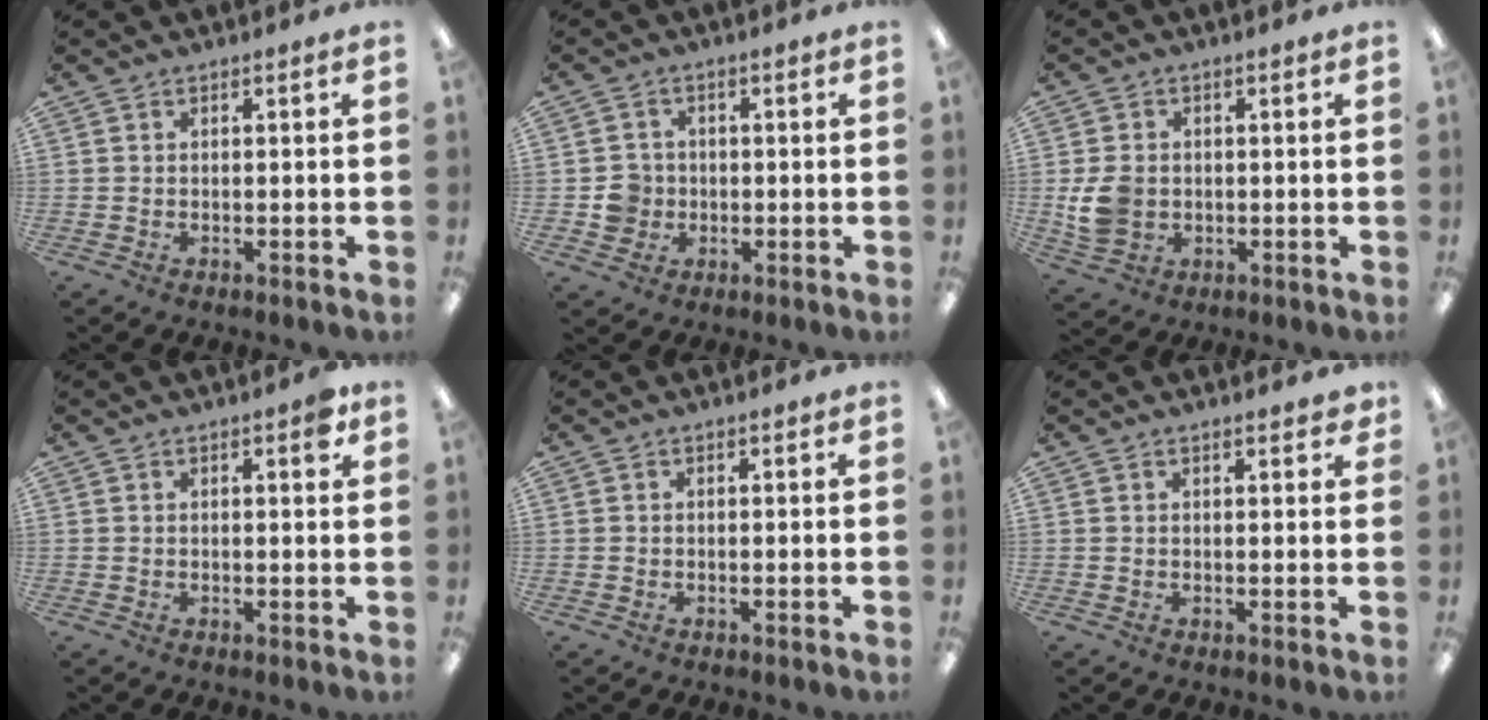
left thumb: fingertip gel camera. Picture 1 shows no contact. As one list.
[{"total": 5.1, "force": [-0.7, 5.0, 1.0], "torque": [-0.008, 0.007, -0.012]}, {"total": 7.5, "force": [-0.3, 6.3, 4.0], "torque": [-0.077, 0.006, -0.003]}, {"total": 2.5, "force": [1.3, 0.7, 2.0], "torque": [-0.027, -0.003, 0.019]}, {"total": 0.0}, {"total": 1.7, "force": [1.4, 0.5, 0.7], "torque": [-0.008, -0.002, 0.024]}]